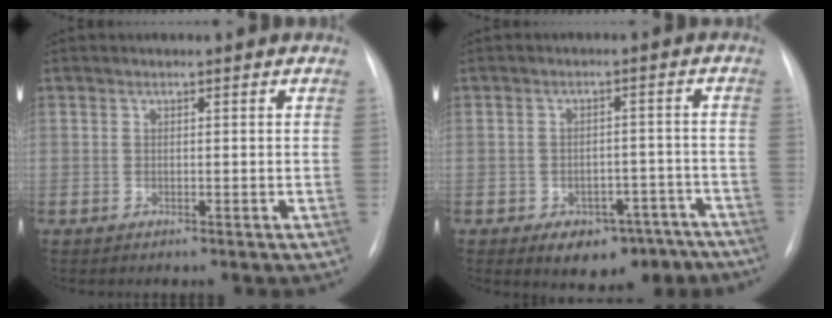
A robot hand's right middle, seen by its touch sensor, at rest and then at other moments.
{"total": 9.8, "force": [-6.9, 5.7, 3.9], "torque": [-0.024, 0.032, -0.087]}